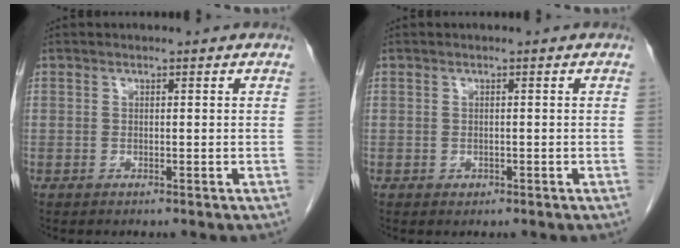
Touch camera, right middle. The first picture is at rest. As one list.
[{"total": 0.5, "force": [-0.2, 0.5, 0.2], "torque": [-0.004, 0.001, -0.002]}]